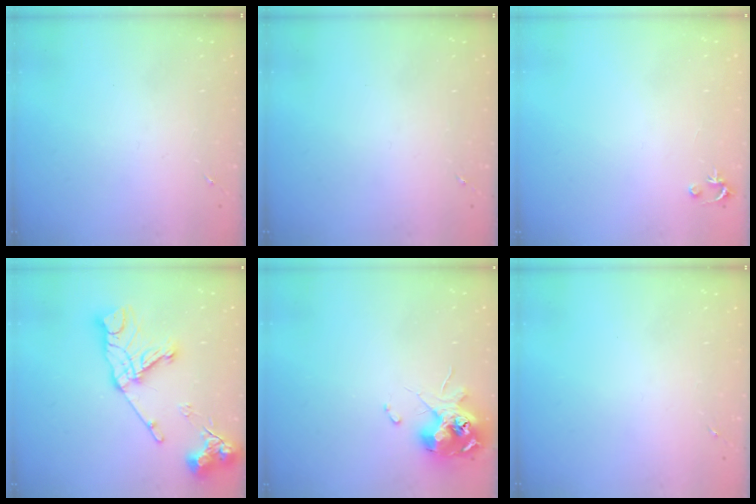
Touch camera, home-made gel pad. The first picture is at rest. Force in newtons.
{"total": 0.0}
{"total": 2.5, "press": 2.5, "slide": 0.2}
{"total": 18.1, "press": 18.0, "slide": 2.1}
{"total": 12.0, "press": 11.8, "slide": 1.6}
{"total": 0.0}